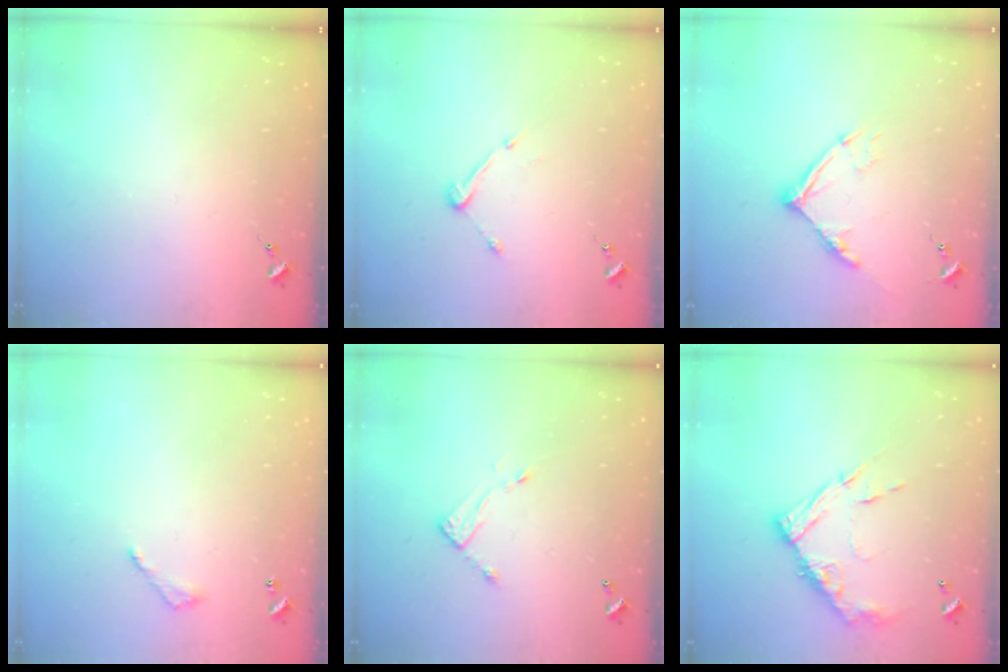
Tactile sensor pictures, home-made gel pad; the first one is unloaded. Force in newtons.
{"total": 6.5, "press": 6.5, "slide": 0.6}
{"total": 12.8, "press": 12.7, "slide": 1.2}
{"total": 6.0, "press": 6.0, "slide": 0.6}
{"total": 5.5, "press": 5.5, "slide": 0.3}
{"total": 14.5, "press": 14.4, "slide": 1.3}